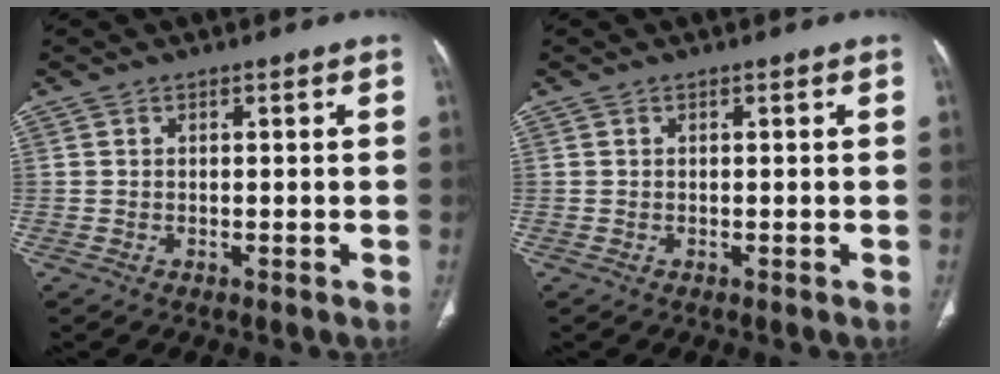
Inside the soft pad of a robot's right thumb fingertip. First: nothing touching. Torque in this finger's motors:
{"motor_torque": [0.02, 0.02, -0.25, -0.24, -0.07]}